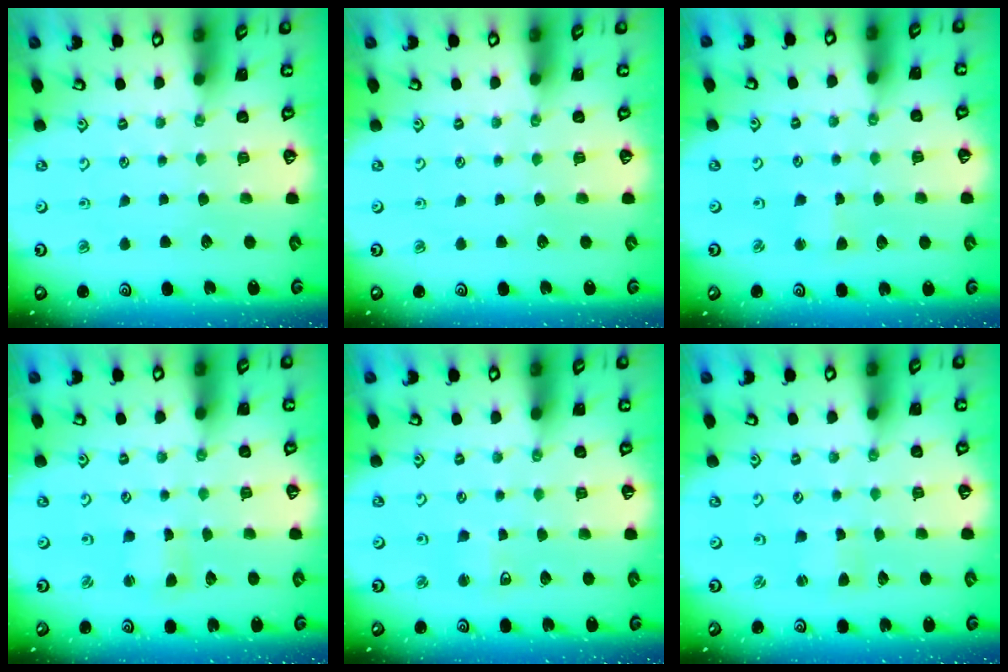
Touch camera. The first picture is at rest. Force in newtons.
{"total": 0.0}
{"total": 1.8, "press": 1.8, "slide": 0.4}
{"total": 1.1, "press": 1.0, "slide": 0.2}
{"total": 3.5, "press": 3.4, "slide": 0.6}
{"total": 0.7, "press": 0.7, "slide": 0.2}